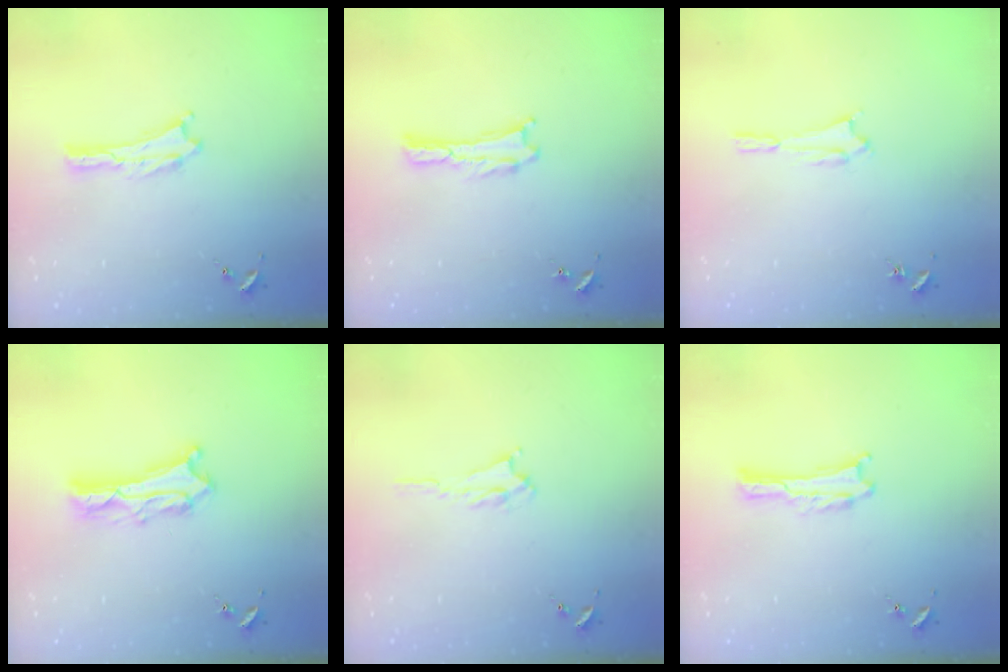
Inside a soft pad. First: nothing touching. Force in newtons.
{"total": 0.0}
{"total": 1.6, "press": 1.6, "slide": 0.1}
{"total": 6.1, "press": 6.1, "slide": 0.5}
{"total": 1.6, "press": 1.5, "slide": 0.4}
{"total": 0.0}